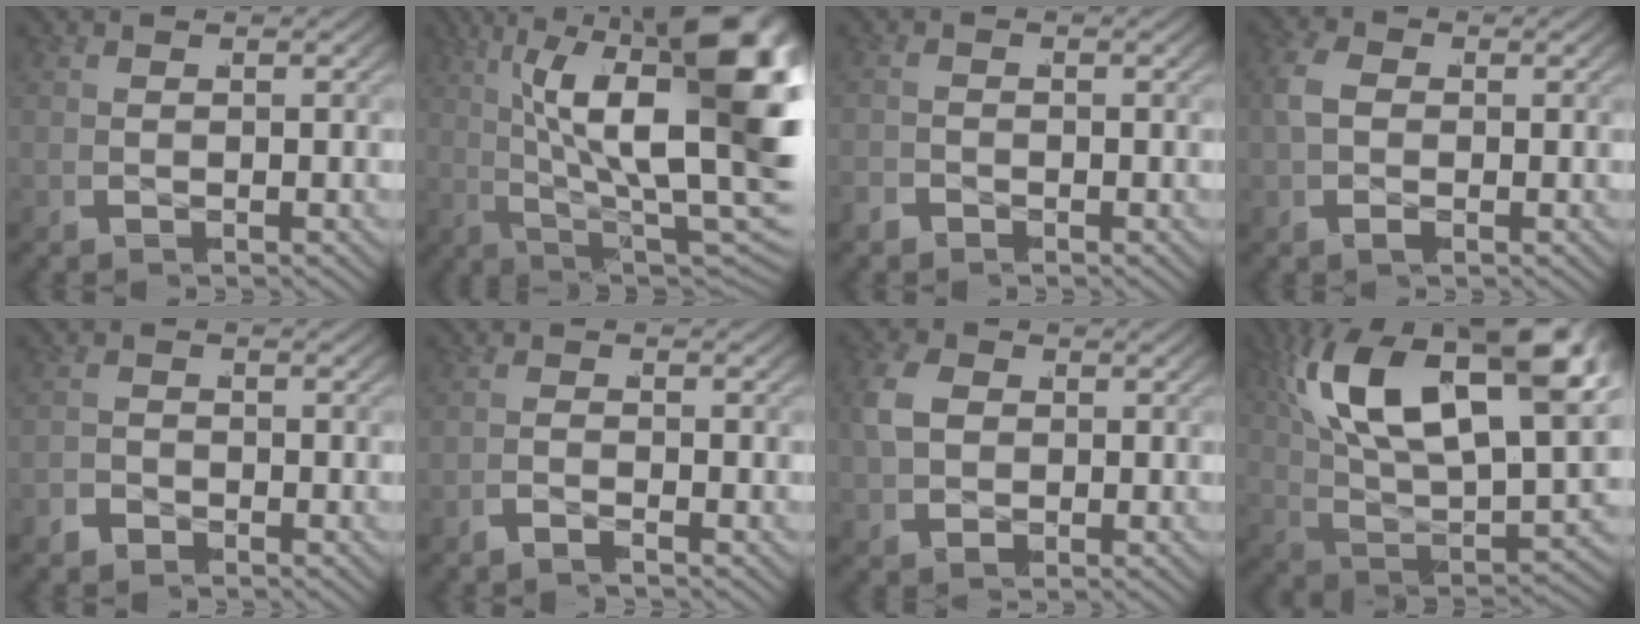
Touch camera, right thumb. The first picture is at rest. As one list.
[{"total": 21.1, "force": [1.7, 10.7, 18.1], "torque": [-0.277, -0.034, 0.040]}, {"total": 1.3, "force": [-1.1, 0.3, -0.6], "torque": [0.011, -0.002, -0.023]}, {"total": 3.2, "force": [0.1, 2.4, 2.1], "torque": [-0.057, -0.005, 0.005]}, {"total": 1.5, "force": [-1.4, 0.3, -0.6], "torque": [0.015, -0.002, -0.028]}, {"total": 1.4, "force": [-1.2, -0.7, -0.3], "torque": [0.008, 0.008, -0.035]}, {"total": 4.6, "force": [0.5, 3.6, 2.7], "torque": [-0.071, -0.009, 0.017]}, {"total": 19.0, "force": [4.4, 10.7, 15.1], "torque": [-0.300, -0.029, 0.081]}]